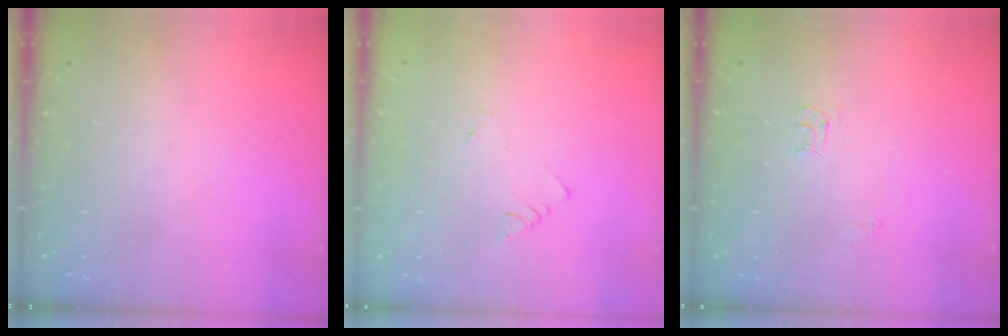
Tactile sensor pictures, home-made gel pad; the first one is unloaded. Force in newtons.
{"total": 1.1, "press": 1.1, "slide": 0.3}
{"total": 3.9, "press": 3.9, "slide": 0.6}